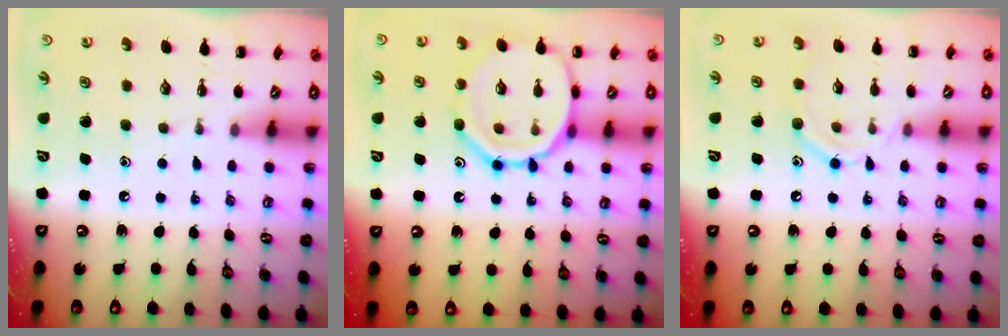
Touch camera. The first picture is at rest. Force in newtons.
{"total": 14.9, "press": 14.8, "slide": 0.9}
{"total": 9.8, "press": 9.7, "slide": 1.3}